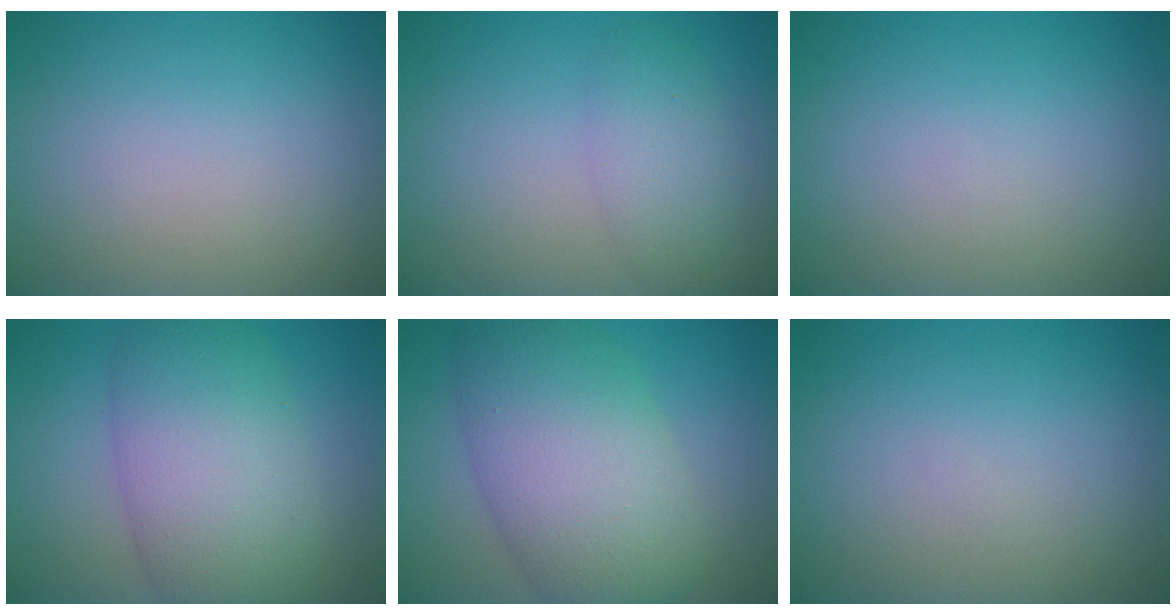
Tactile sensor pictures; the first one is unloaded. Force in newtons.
{"total": 3.0, "press": 3.0, "slide": 0.1}
{"total": 0.0}
{"total": 9.1, "press": 9.1, "slide": 0.2}
{"total": 9.7, "press": 9.7, "slide": 0.3}
{"total": 0.0}